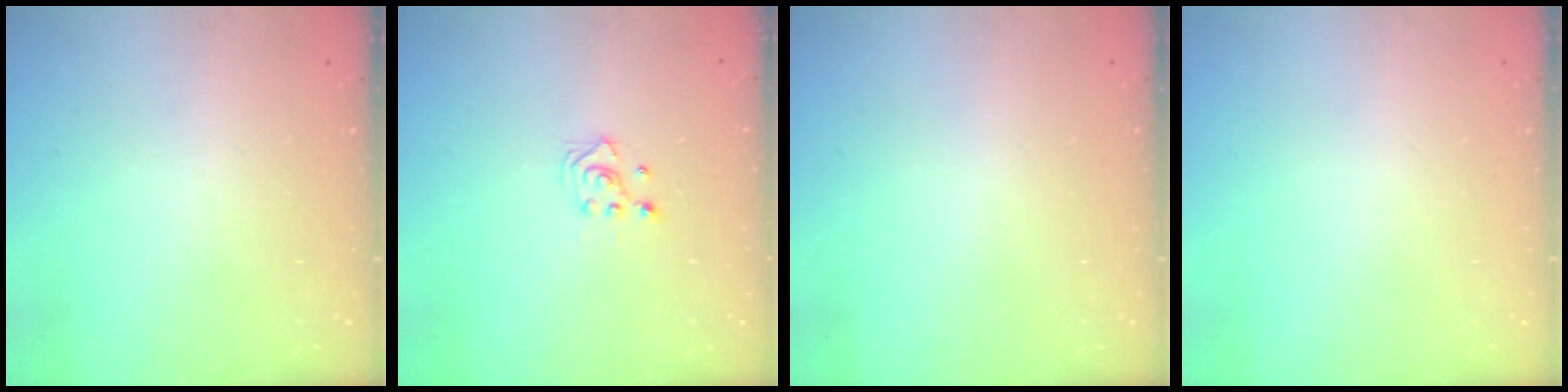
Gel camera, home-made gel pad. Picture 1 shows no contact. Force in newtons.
{"total": 2.5, "press": 2.3, "slide": 1.0}
{"total": 0.0}
{"total": 0.0}